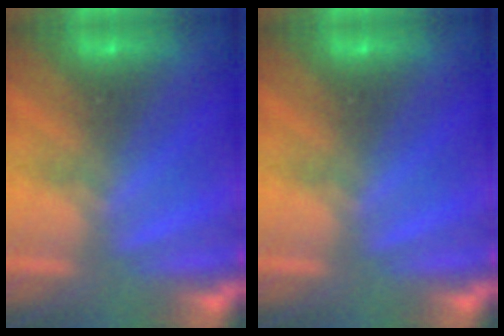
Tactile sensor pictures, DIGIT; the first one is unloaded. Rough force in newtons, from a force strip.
{"total": 0.0}